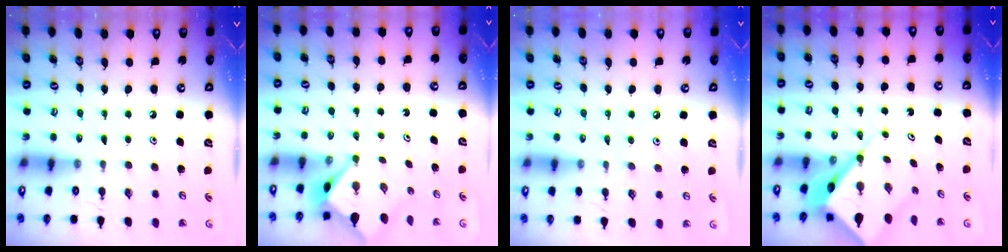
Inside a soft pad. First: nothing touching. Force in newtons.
{"total": 2.9, "press": 2.9, "slide": 0.2}
{"total": 1.6, "press": 1.5, "slide": 0.4}
{"total": 8.8, "press": 8.7, "slide": 0.9}